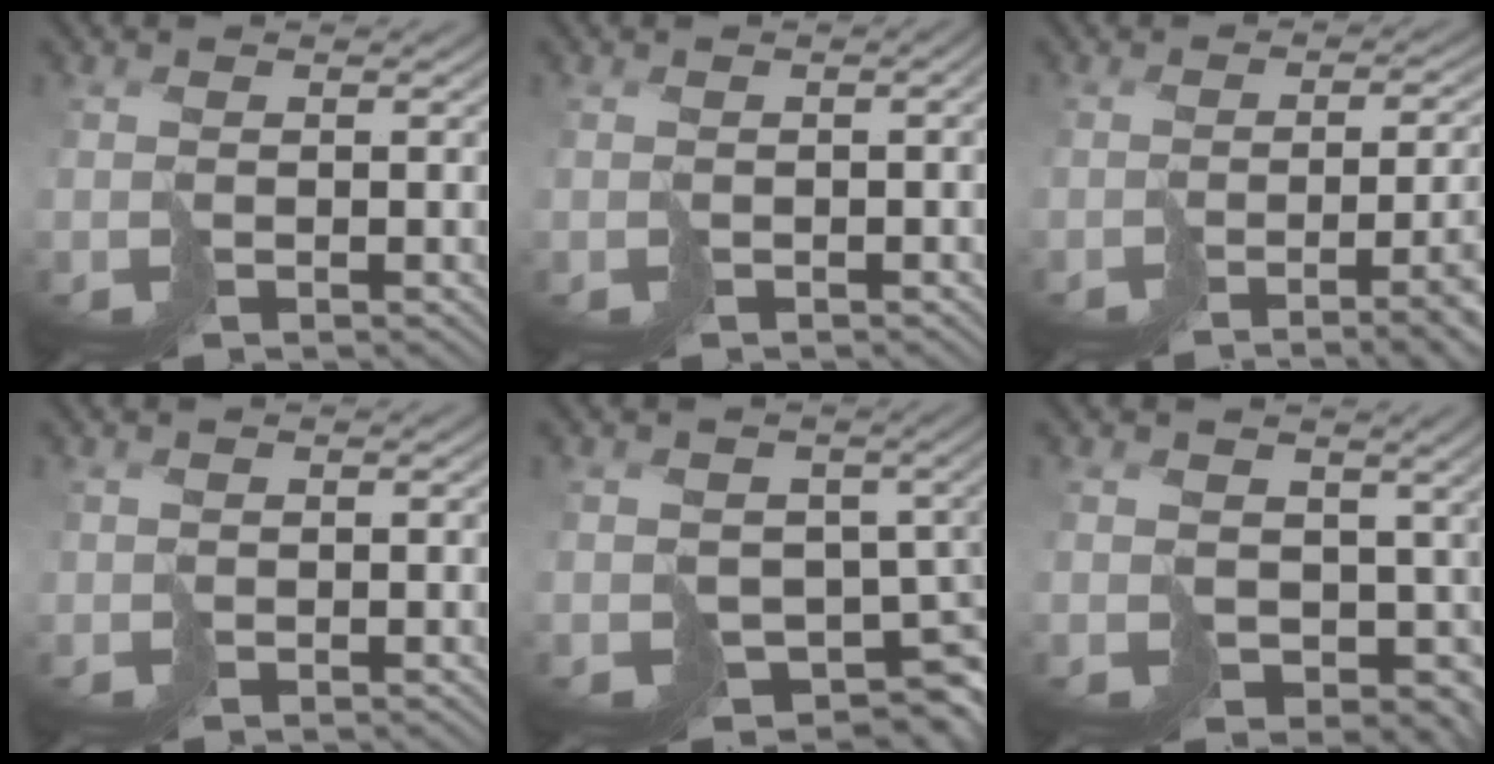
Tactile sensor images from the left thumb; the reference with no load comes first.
{"total": 2.0, "force": [-0.6, 0.8, 1.8], "torque": [-0.026, -0.004, -0.003]}
{"total": 10.0, "force": [-3.8, 3.3, 8.6], "torque": [-0.088, -0.014, -0.048]}
{"total": 0.9, "force": [-0.1, 0.8, -0.4], "torque": [0.009, -0.004, -0.001]}
{"total": 7.4, "force": [-1.5, 5.9, 4.1], "torque": [-0.055, -0.036, -0.013]}
{"total": 9.4, "force": [-0.2, 7.8, 5.2], "torque": [-0.097, -0.048, 0.005]}